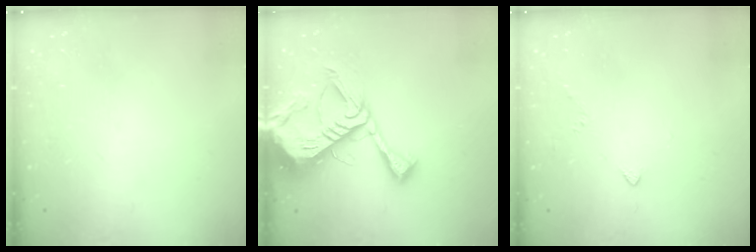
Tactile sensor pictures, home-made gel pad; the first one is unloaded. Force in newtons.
{"total": 17.4, "press": 17.3, "slide": 1.6}
{"total": 2.4, "press": 2.4, "slide": 0.6}